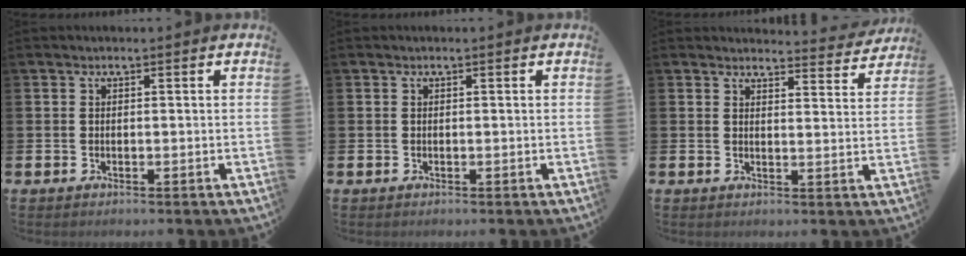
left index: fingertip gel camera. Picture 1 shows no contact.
{"total": 0.0}
{"total": 3.4, "force": [3.4, 0.2, 0.1], "torque": [0.012, -0.032, 0.056]}